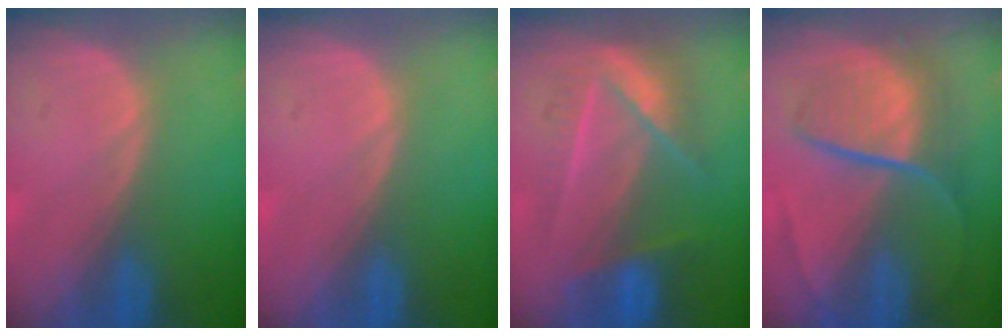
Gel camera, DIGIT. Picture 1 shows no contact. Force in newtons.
{"total": 0.0}
{"total": 7.1, "press": 7.1, "slide": 0.2}
{"total": 9.3, "press": 7.7, "slide": 5.1}